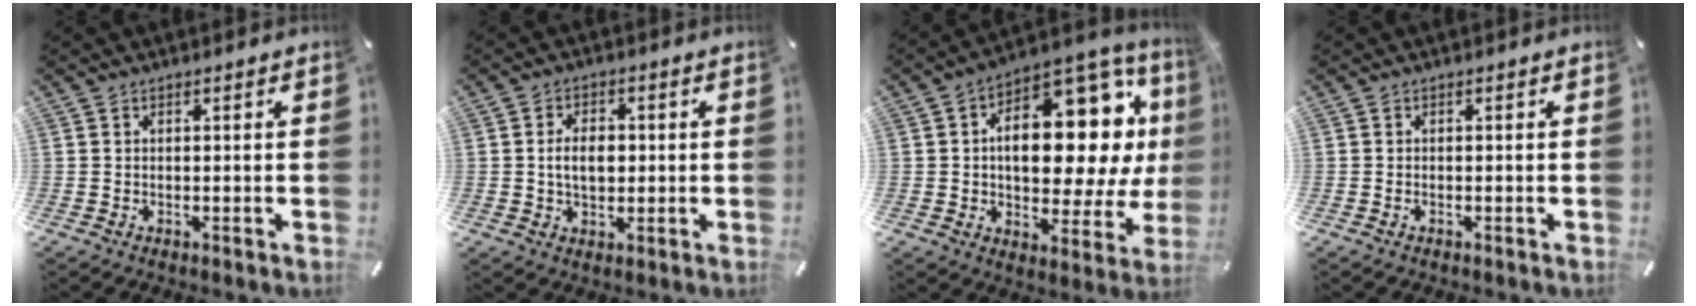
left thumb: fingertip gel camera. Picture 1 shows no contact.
{"total": 5.9, "force": [0.0, 4.0, 4.3], "torque": [-0.075, 0.001, -0.005]}
{"total": 22.2, "force": [4.7, 12.2, 18.0], "torque": [-0.245, -0.048, 0.080]}
{"total": 0.8, "force": [-0.5, 0.4, 0.6], "torque": [-0.013, -0.002, -0.008]}